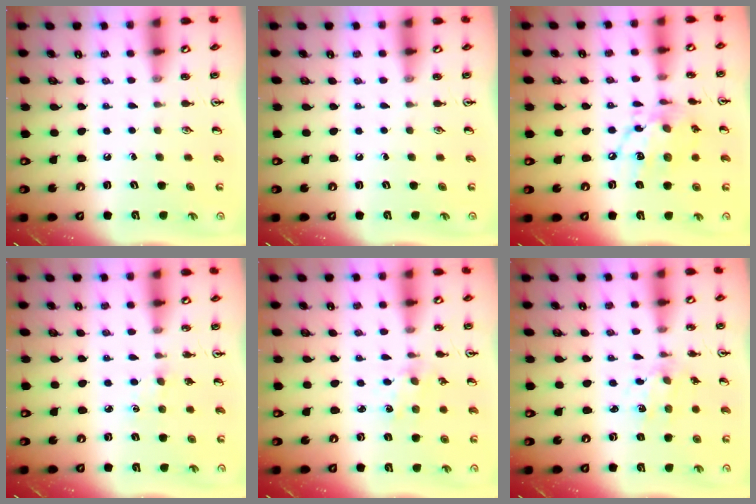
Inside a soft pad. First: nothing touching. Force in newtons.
{"total": 0.0}
{"total": 13.0, "press": 13.0, "slide": 0.9}
{"total": 2.5, "press": 2.5, "slide": 0.2}
{"total": 1.7, "press": 1.6, "slide": 0.4}
{"total": 1.8, "press": 1.8, "slide": 0.3}